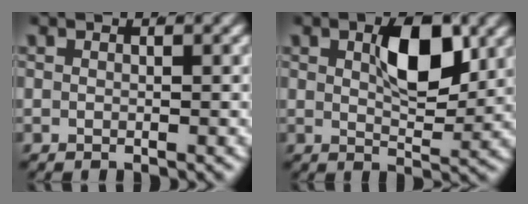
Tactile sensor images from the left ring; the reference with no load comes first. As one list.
[{"total": 5.1, "force": [1.8, 1.9, 4.5], "torque": [-0.067, -0.014, 0.038]}]